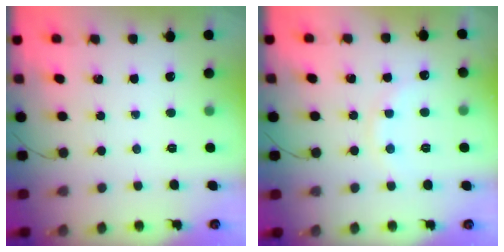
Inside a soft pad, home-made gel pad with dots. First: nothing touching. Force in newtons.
{"total": 8.4, "press": 8.3, "slide": 1.6}